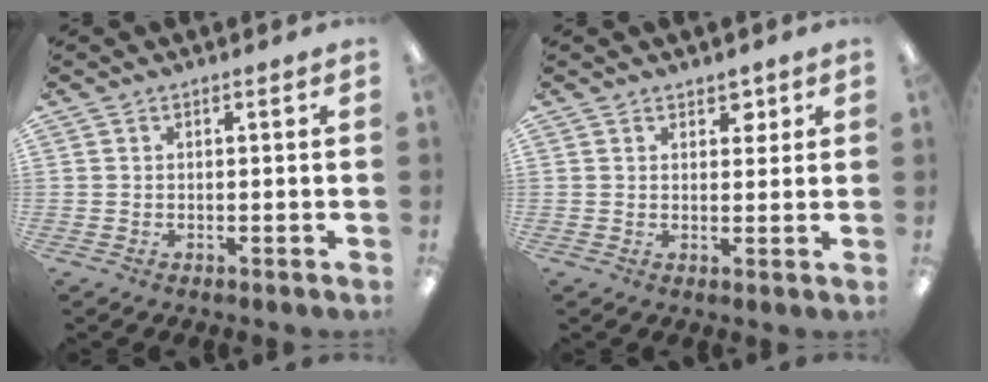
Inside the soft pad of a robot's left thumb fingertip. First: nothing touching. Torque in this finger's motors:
{"motor_torque": [-0.16, 0.02, 0.01, 0.11, 0.01]}